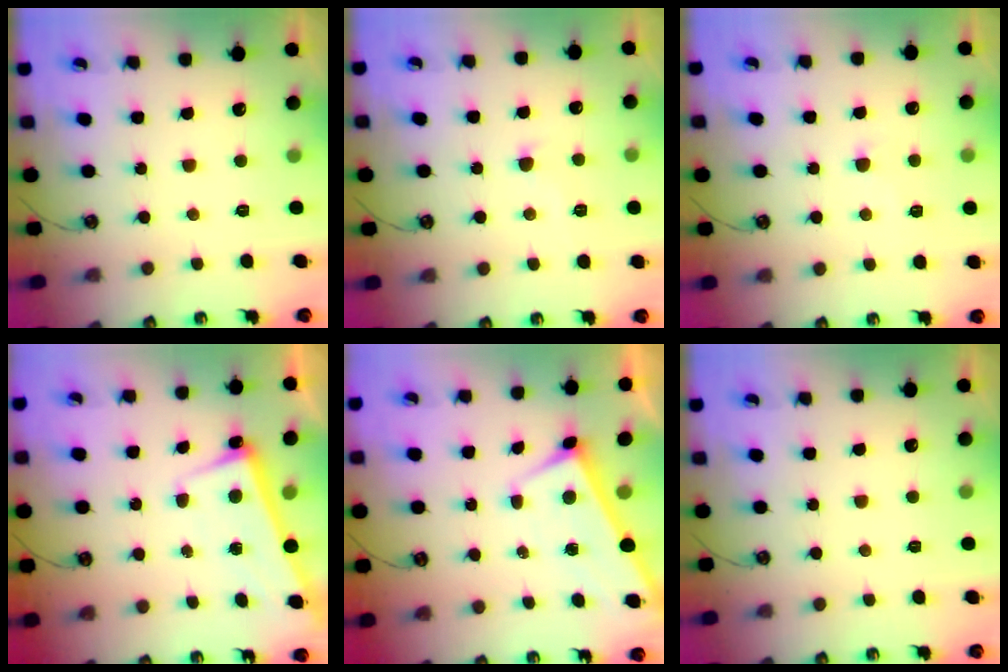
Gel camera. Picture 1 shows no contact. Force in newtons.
{"total": 3.4, "press": 3.4, "slide": 0.5}
{"total": 1.8, "press": 1.7, "slide": 0.5}
{"total": 2.6, "press": 2.5, "slide": 0.7}
{"total": 1.4, "press": 1.3, "slide": 0.5}
{"total": 0.0}